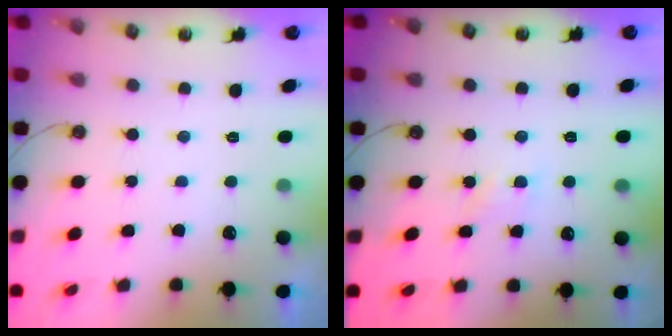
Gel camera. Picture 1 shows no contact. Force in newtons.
{"total": 4.0, "press": 4.0, "slide": 0.4}